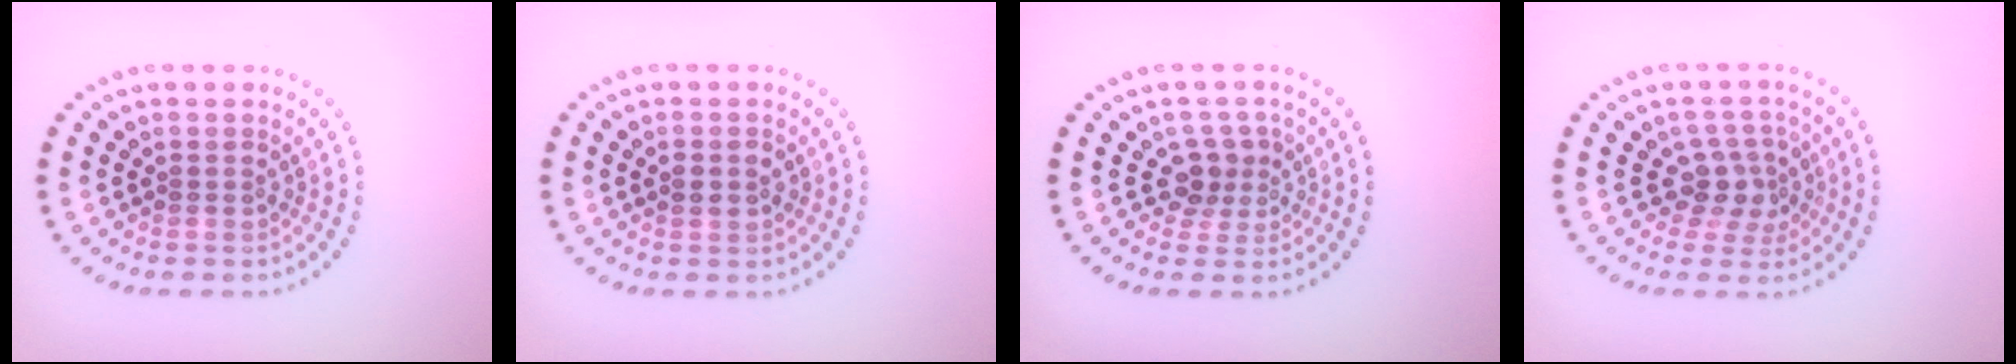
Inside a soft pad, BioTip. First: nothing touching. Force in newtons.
{"total": 1.6, "press": 1.6, "slide": 0.2}
{"total": 2.4, "press": 1.8, "slide": 1.6}
{"total": 2.8, "press": 2.1, "slide": 1.8}